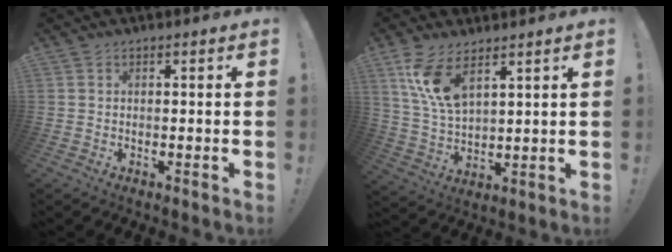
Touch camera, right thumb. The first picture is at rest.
{"total": 11.2, "force": [7.0, 4.7, 7.4], "torque": [-0.153, -0.026, 0.131]}